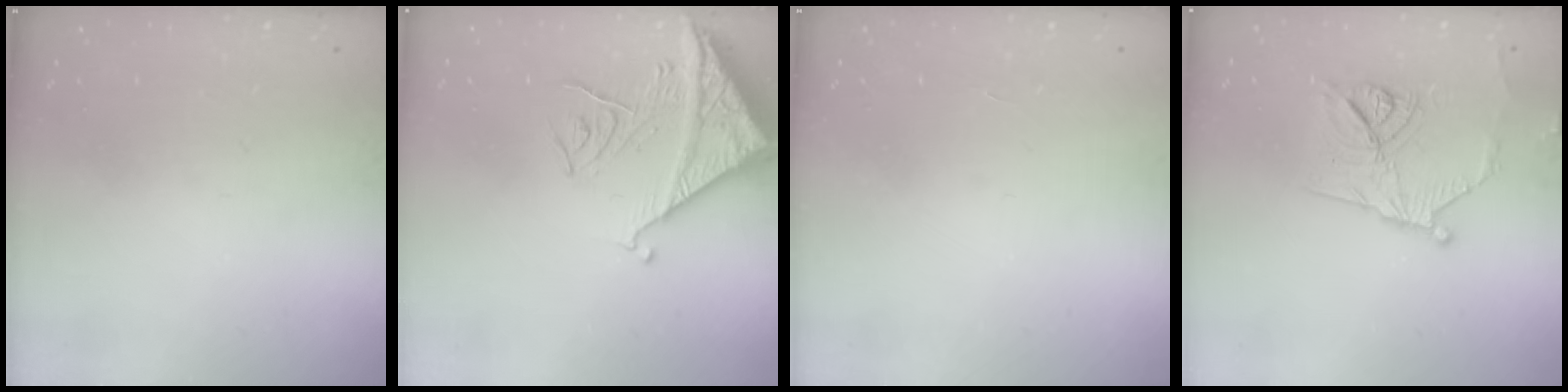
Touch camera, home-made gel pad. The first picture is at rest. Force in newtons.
{"total": 13.7, "press": 13.6, "slide": 1.1}
{"total": 1.7, "press": 1.7, "slide": 0.1}
{"total": 13.6, "press": 13.4, "slide": 2.4}